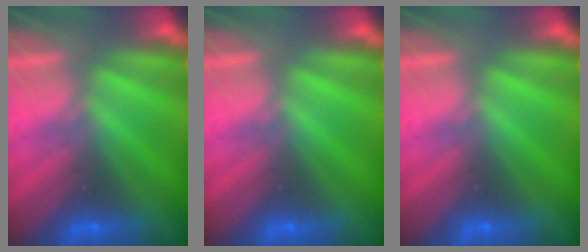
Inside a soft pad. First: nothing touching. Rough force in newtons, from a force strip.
{"total": 0.0}
{"total": 0.0}